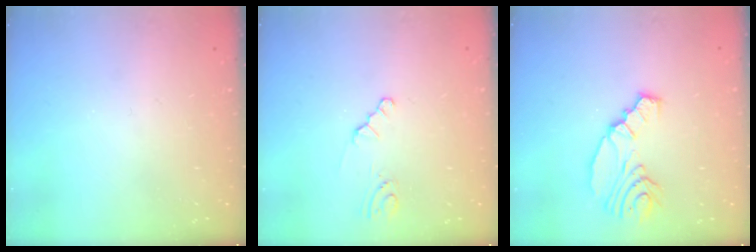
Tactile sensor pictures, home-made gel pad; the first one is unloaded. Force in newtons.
{"total": 1.1, "press": 1.0, "slide": 0.2}
{"total": 11.1, "press": 10.2, "slide": 4.3}